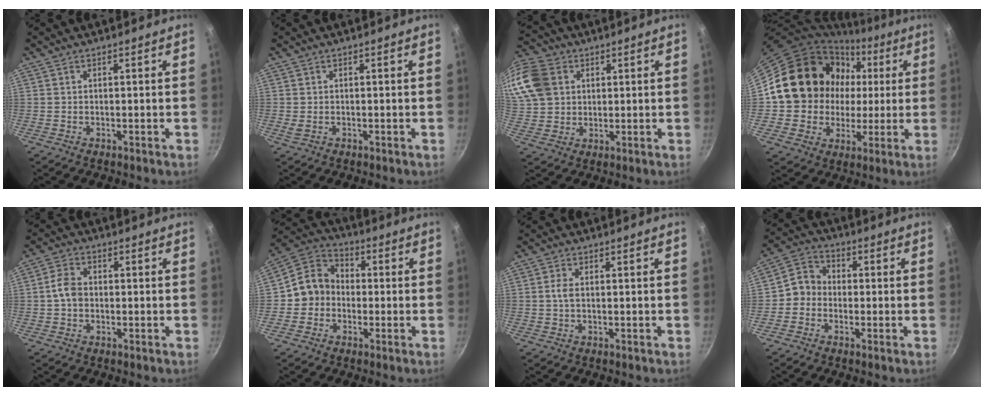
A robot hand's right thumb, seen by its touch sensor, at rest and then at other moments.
{"total": 1.0, "force": [-0.1, 0.6, 0.8], "torque": [-0.019, 0.001, 0.002]}
{"total": 19.9, "force": [6.2, 16.1, 9.9], "torque": [-0.239, 0.034, 0.121]}
{"total": 18.3, "force": [2.9, 16.4, 7.5], "torque": [-0.105, 0.023, 0.063]}
{"total": 4.1, "force": [-0.3, 3.0, 2.8], "torque": [-0.051, 0.015, -0.012]}
{"total": 8.8, "force": [-1.3, 7.9, 3.7], "torque": [-0.029, 0.030, -0.046]}
{"total": 1.7, "force": [0.1, 0.8, 1.5], "torque": [-0.037, 0.003, -0.001]}
{"total": 5.5, "force": [-1.2, 4.9, 2.3], "torque": [-0.015, 0.022, -0.043]}